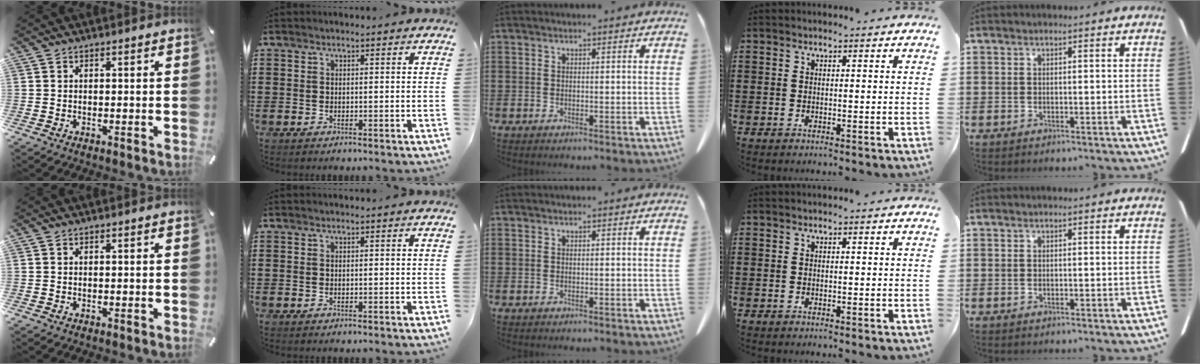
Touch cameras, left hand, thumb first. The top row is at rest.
{}